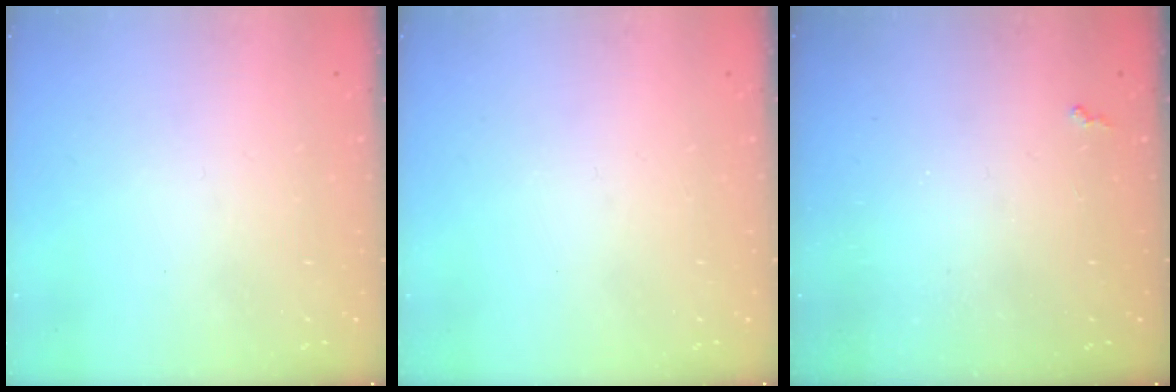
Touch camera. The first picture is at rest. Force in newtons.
{"total": 0.0}
{"total": 2.3, "press": 2.3, "slide": 0.5}